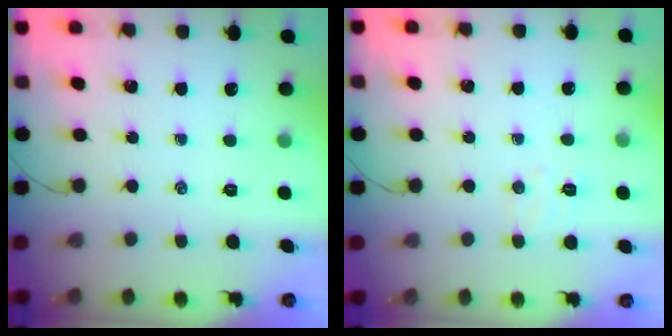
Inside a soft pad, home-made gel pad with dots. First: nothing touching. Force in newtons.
{"total": 4.9, "press": 4.7, "slide": 1.2}